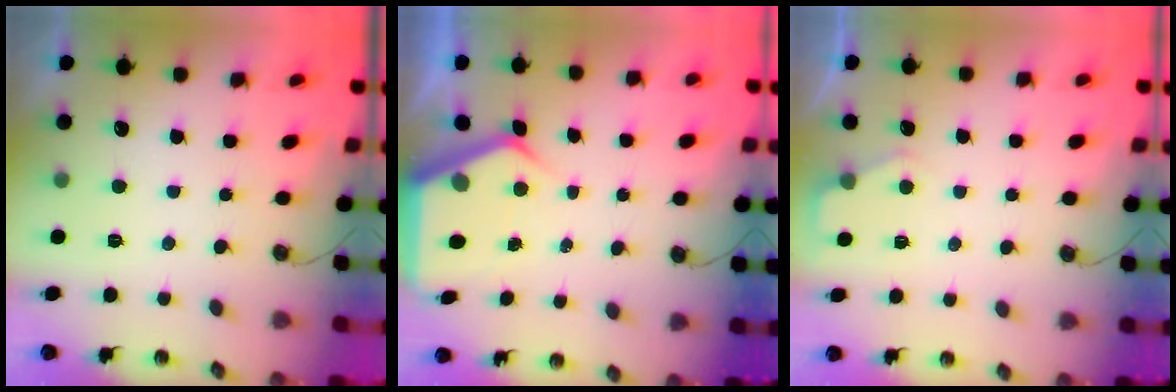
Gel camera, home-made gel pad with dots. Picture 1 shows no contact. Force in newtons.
{"total": 5.9, "press": 5.9, "slide": 0.5}
{"total": 2.8, "press": 2.7, "slide": 0.5}